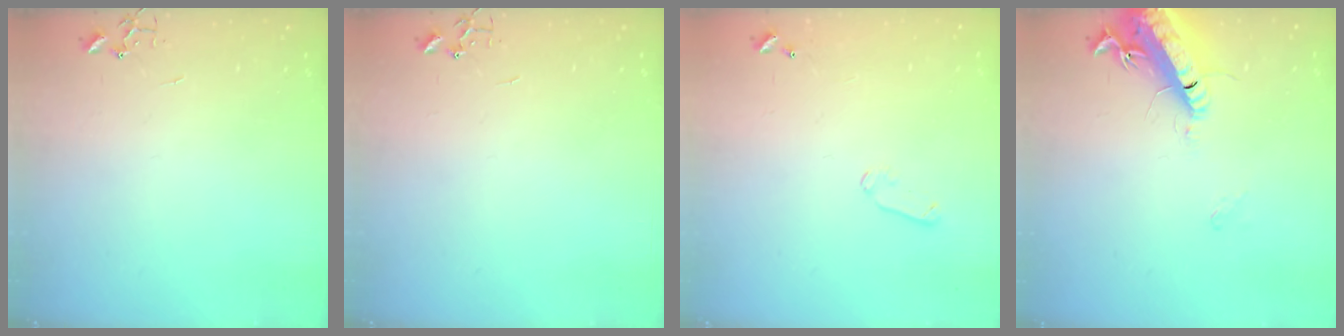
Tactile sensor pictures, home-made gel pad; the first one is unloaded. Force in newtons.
{"total": 0.0}
{"total": 5.2, "press": 5.1, "slide": 1.0}
{"total": 17.2, "press": 16.5, "slide": 4.6}